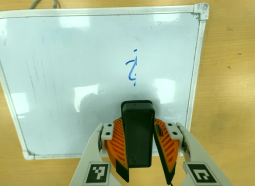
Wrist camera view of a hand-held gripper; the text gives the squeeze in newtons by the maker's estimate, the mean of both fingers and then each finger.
{"total": 8.8, "left": 8.5, "right": 9.1}